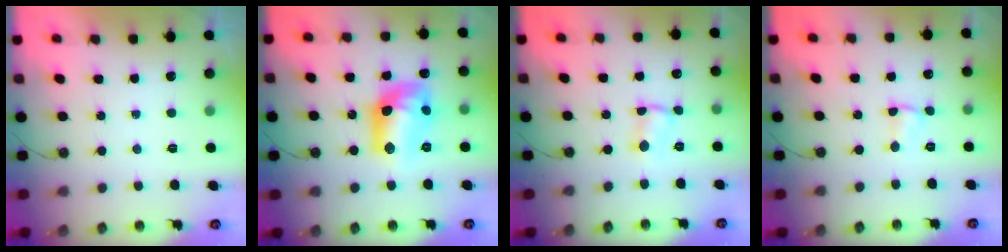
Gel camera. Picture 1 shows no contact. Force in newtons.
{"total": 14.1, "press": 14.0, "slide": 1.0}
{"total": 1.3, "press": 1.3, "slide": 0.5}
{"total": 3.7, "press": 1.4, "slide": 3.4}